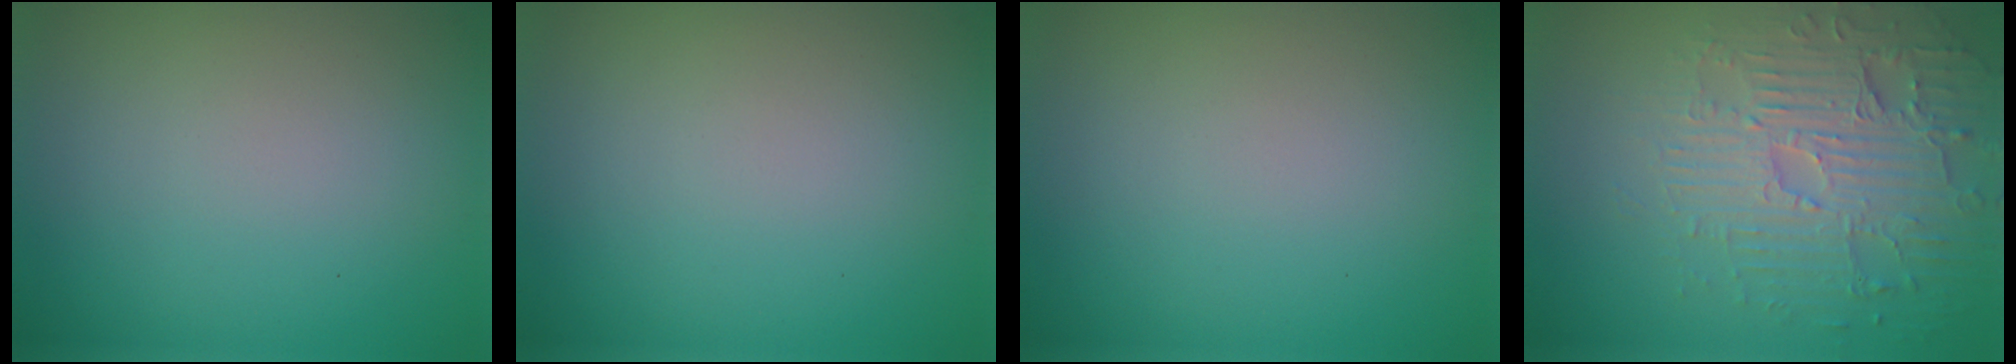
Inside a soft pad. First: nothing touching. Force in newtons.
{"total": 0.0}
{"total": 0.0}
{"total": 4.9, "press": 4.3, "slide": 2.2}